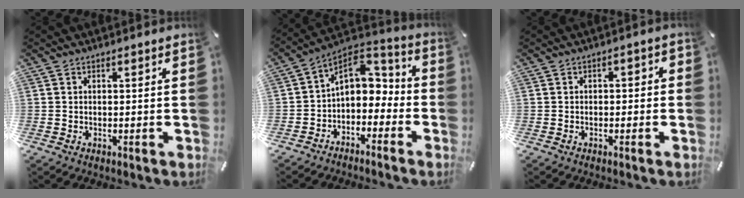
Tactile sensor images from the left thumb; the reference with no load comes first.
{"total": 9.5, "force": [0.5, 7.6, 5.6], "torque": [-0.073, 0.000, 0.011]}
{"total": 1.7, "force": [-1.2, 0.9, 0.8], "torque": [-0.015, 0.009, -0.026]}